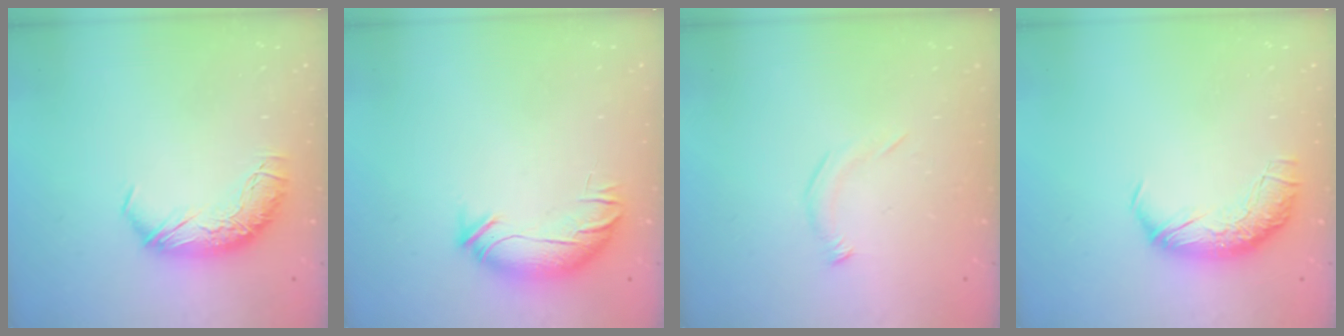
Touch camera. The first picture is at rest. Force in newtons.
{"total": 3.8, "press": 3.4, "slide": 1.7}
{"total": 6.1, "press": 6.1, "slide": 0.5}
{"total": 2.5, "press": 1.2, "slide": 2.2}